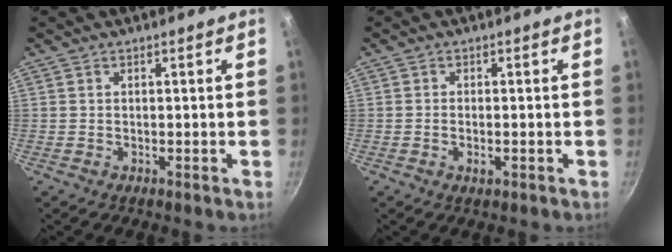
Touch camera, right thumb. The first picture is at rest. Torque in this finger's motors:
{"motor_torque": [-0.29, -0.05, -0.23, 0.07, 0.05]}